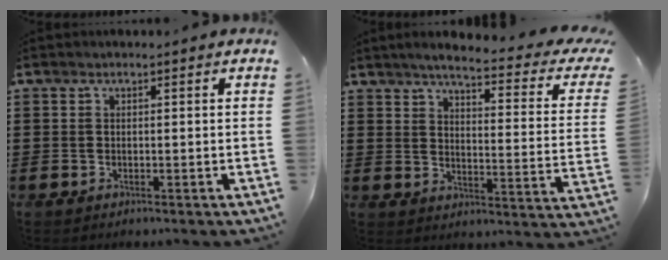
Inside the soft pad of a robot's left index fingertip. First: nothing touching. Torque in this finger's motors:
{"motor_torque": [0.42, -1.23, 1.02, 0.16]}